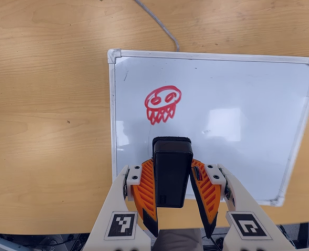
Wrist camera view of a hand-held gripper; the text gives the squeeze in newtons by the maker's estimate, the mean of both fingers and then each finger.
{"total": 6.4, "left": 4.9, "right": 7.9}